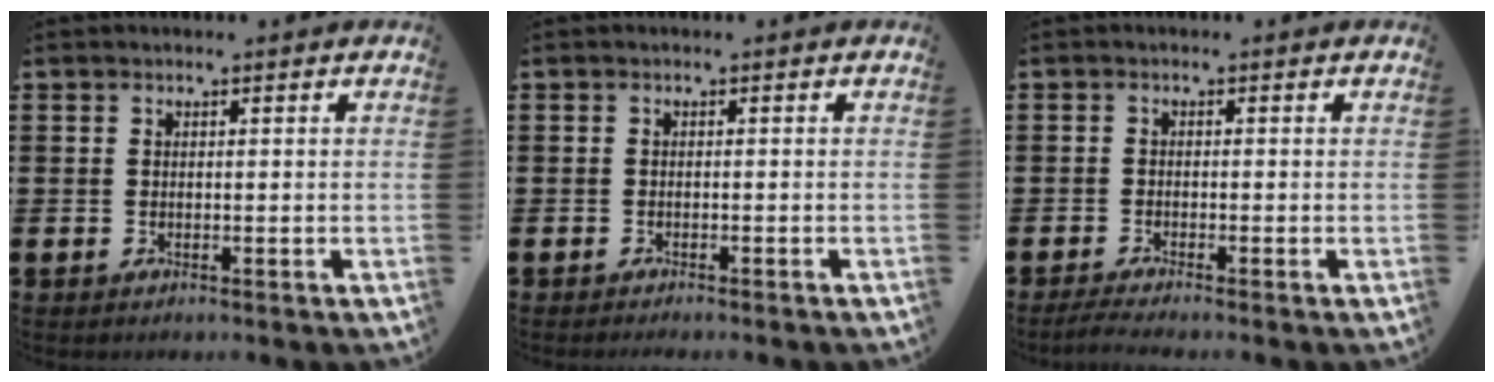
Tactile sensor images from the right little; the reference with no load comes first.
{"total": 0.5, "force": [-0.5, -0.1, 0.1], "torque": [-0.001, -0.002, -0.011]}
{"total": 1.3, "force": [-1.0, 0.0, 0.9], "torque": [-0.014, 0.000, -0.019]}